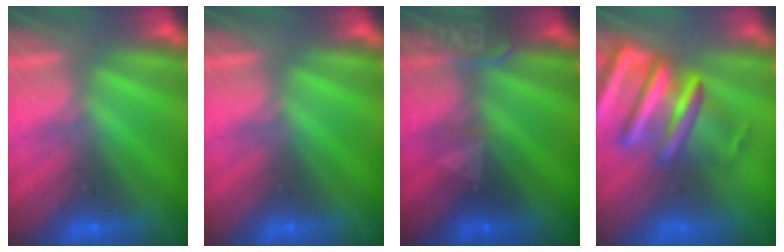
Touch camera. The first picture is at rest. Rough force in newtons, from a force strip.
{"total": 0.0}
{"total": 2.4}
{"total": 7.1}